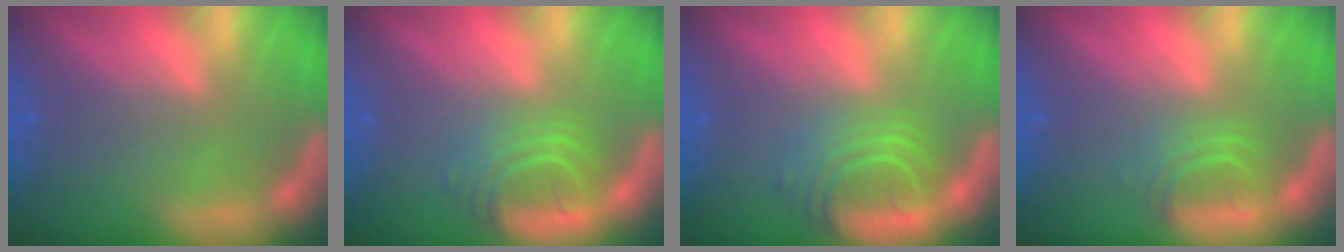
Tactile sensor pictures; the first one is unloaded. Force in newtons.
{"total": 5.0}
{"total": 6.1}
{"total": 2.9}